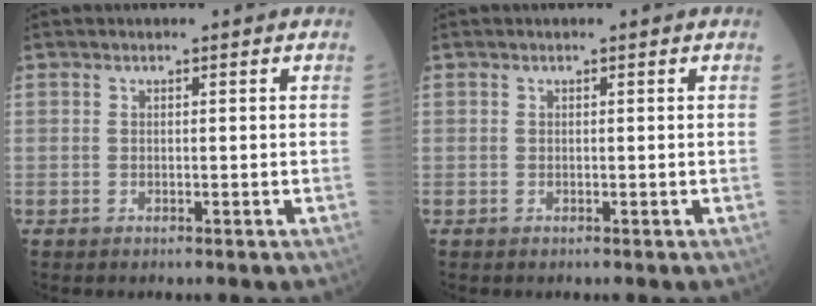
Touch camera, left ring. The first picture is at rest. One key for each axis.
{"total": 0.0}